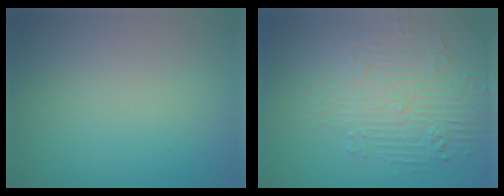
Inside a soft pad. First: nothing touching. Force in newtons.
{"total": 4.5, "press": 4.2, "slide": 1.7}